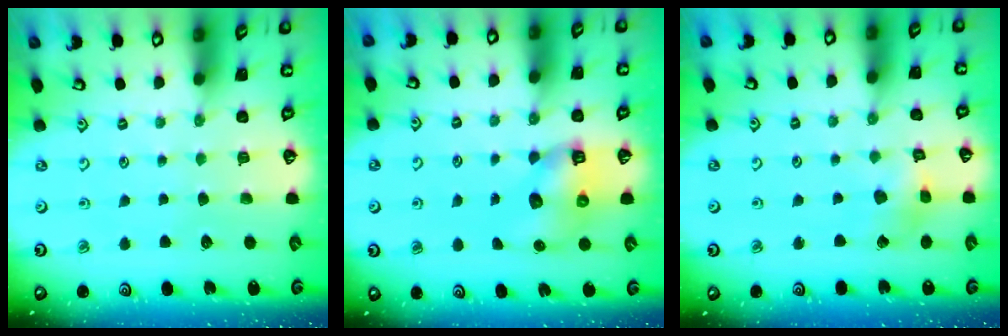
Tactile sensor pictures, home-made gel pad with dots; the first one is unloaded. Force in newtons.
{"total": 7.4, "press": 7.3, "slide": 0.9}
{"total": 4.3, "press": 4.3, "slide": 0.5}